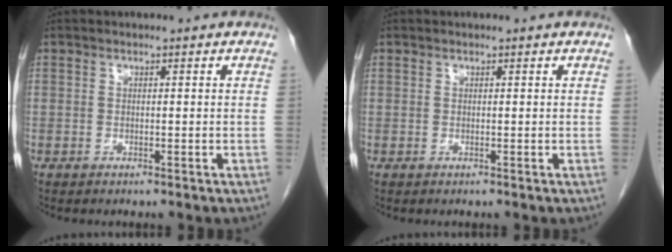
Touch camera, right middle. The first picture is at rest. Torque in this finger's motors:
{"motor_torque": [0.00, 0.00, 0.00, 0.00]}